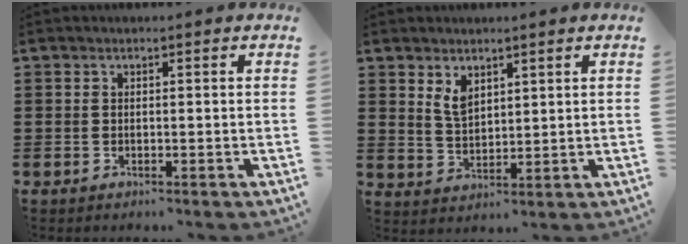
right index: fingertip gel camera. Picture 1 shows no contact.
{"total": 3.5, "force": [2.2, 1.8, 1.9], "torque": [-0.045, 0.003, 0.041]}